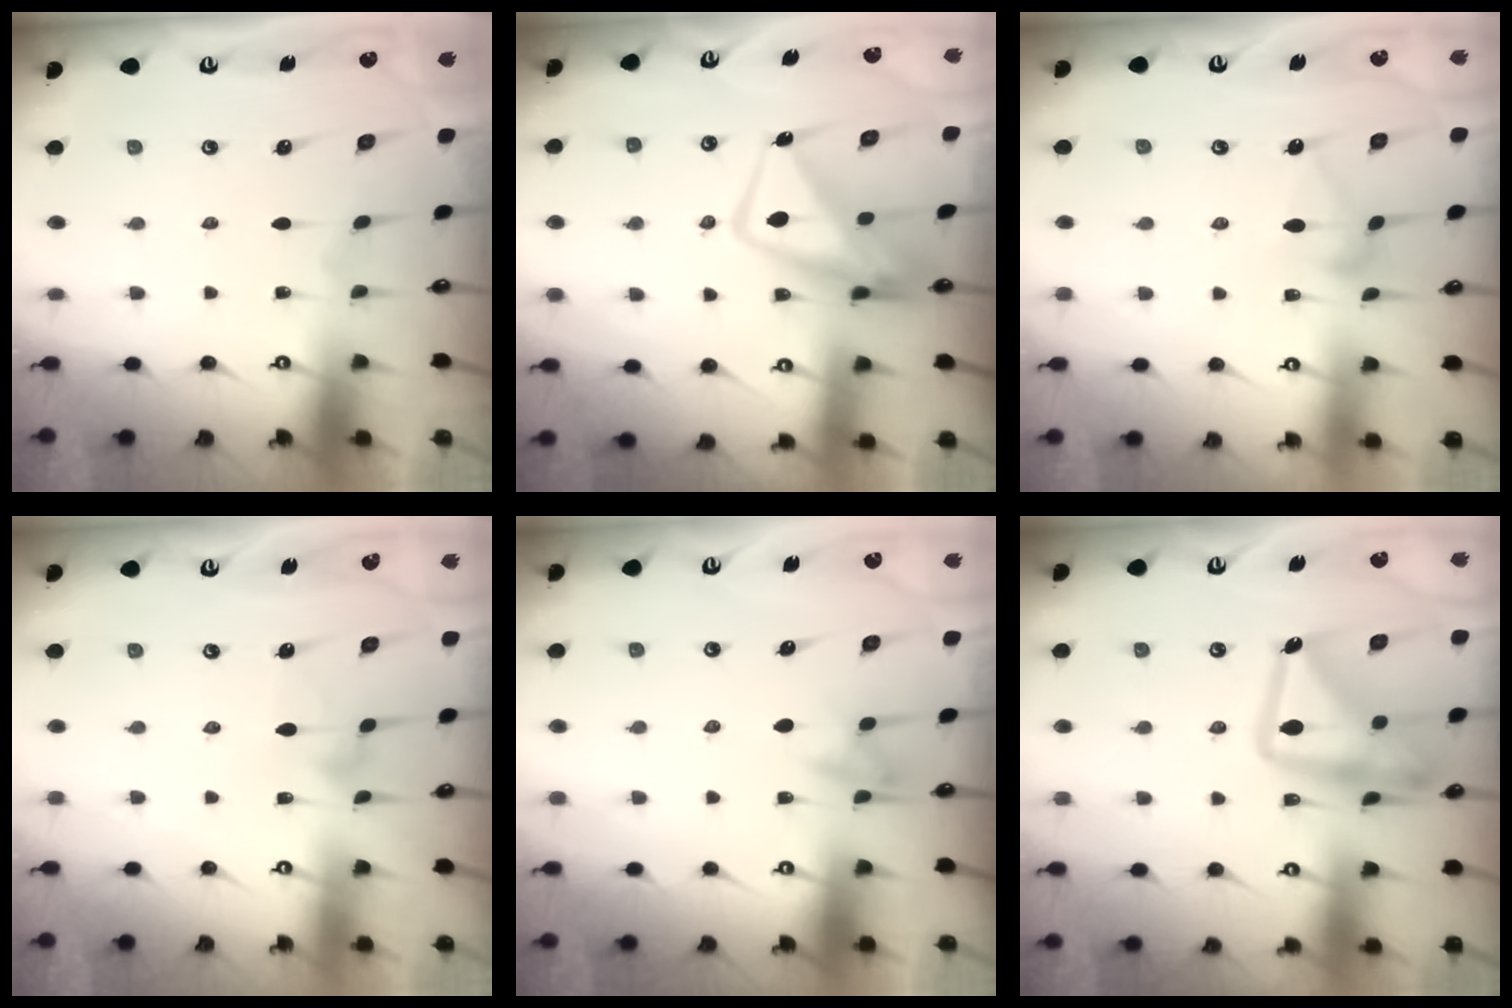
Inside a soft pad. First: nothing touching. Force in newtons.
{"total": 10.0, "press": 9.8, "slide": 1.9}
{"total": 8.1, "press": 8.1, "slide": 0.4}
{"total": 7.7, "press": 7.7, "slide": 0.5}
{"total": 6.7, "press": 6.7, "slide": 0.9}
{"total": 21.5, "press": 21.4, "slide": 1.5}